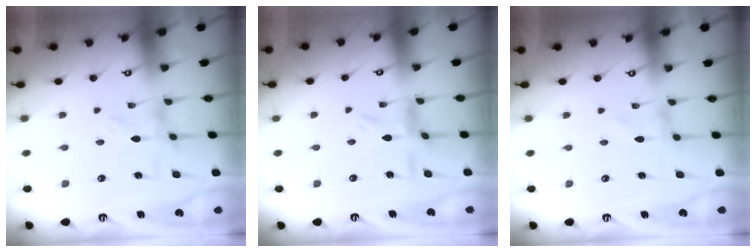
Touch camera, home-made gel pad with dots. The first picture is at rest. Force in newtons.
{"total": 6.8, "press": 6.8, "slide": 0.6}
{"total": 0.0}